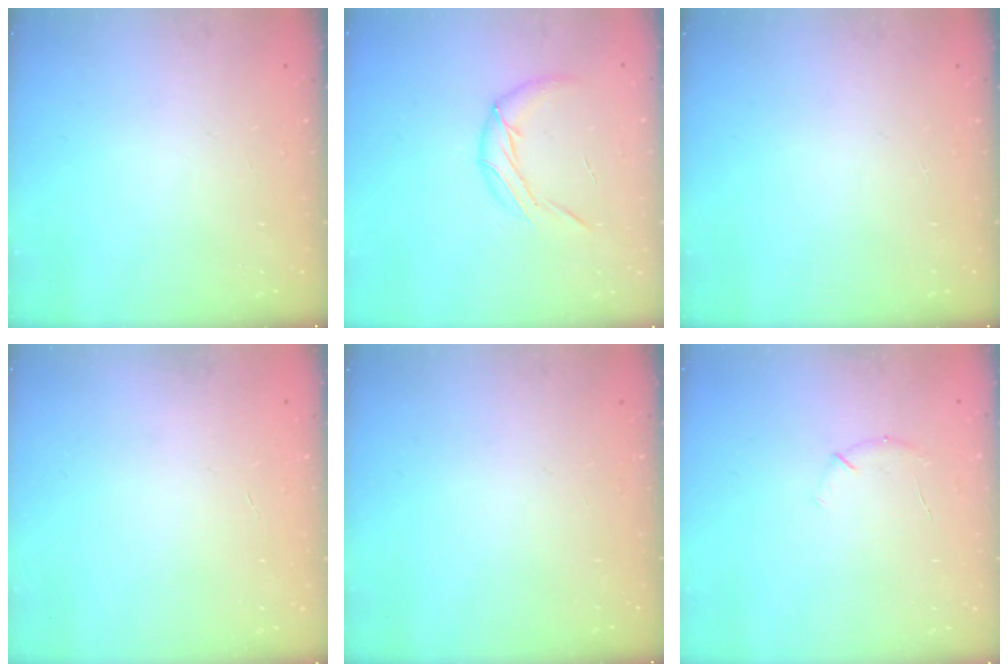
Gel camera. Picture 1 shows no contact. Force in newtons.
{"total": 10.8, "press": 10.5, "slide": 2.3}
{"total": 0.0}
{"total": 0.0}
{"total": 0.0}
{"total": 5.7, "press": 5.5, "slide": 1.3}